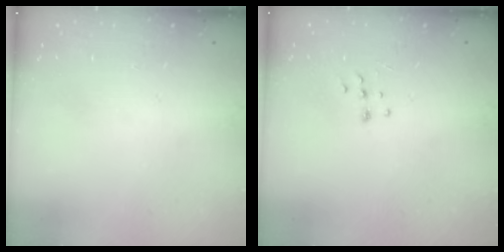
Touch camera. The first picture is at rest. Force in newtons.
{"total": 6.7, "press": 6.7, "slide": 0.6}